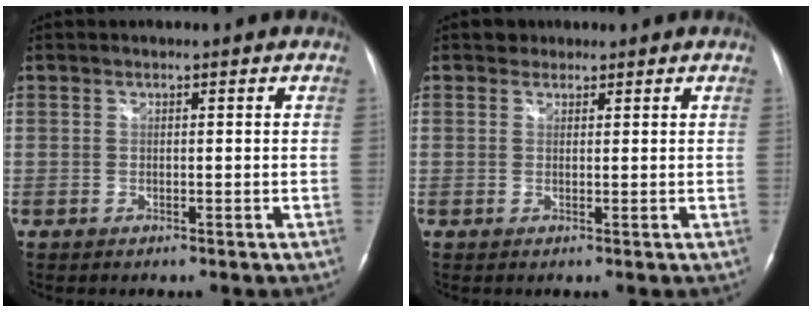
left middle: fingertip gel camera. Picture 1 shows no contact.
{"total": 1.4, "force": [1.0, 1.0, -0.1], "torque": [0.008, 0.005, 0.010]}